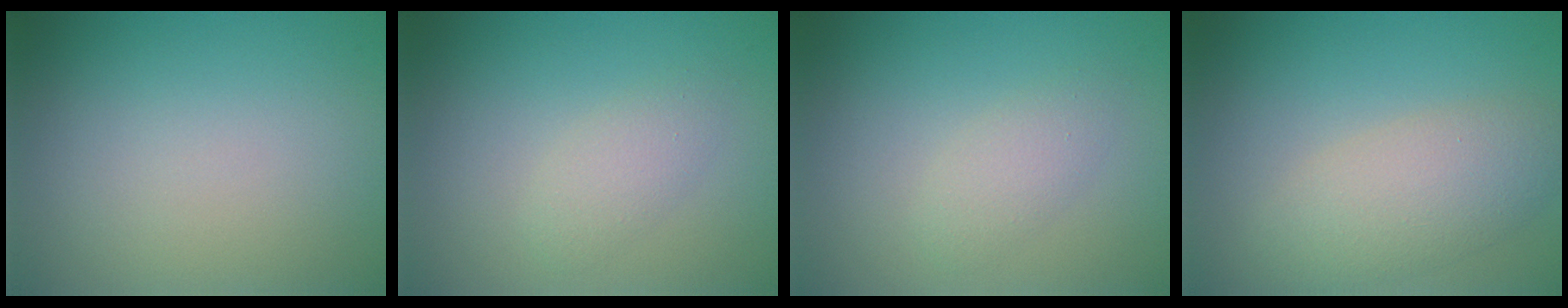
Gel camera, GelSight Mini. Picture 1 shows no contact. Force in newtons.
{"total": 1.9, "press": 1.9, "slide": 0.1}
{"total": 1.9, "press": 1.9, "slide": 0.1}
{"total": 4.6, "press": 4.6, "slide": 0.2}